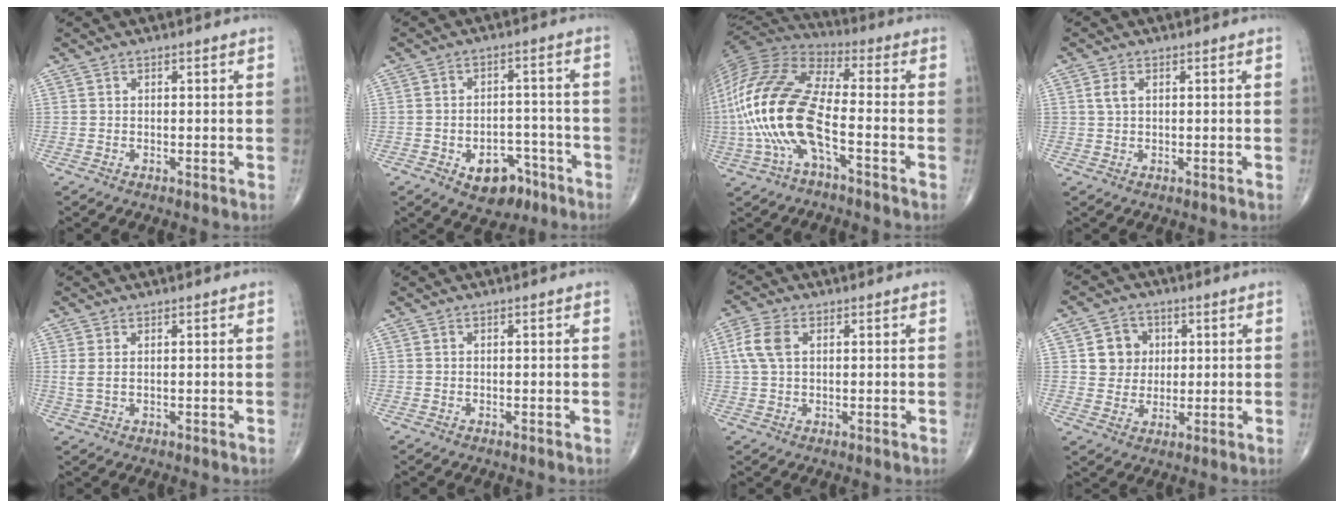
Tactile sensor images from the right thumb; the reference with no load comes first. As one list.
[{"total": 8.7, "force": [-4.6, 5.7, 4.7], "torque": [-0.037, 0.039, -0.058]}, {"total": 20.7, "force": [-4.9, 8.0, 18.5], "torque": [-0.416, 0.030, -0.093]}, {"total": 2.3, "force": [0.7, 1.4, 1.6], "torque": [-0.033, 0.004, 0.015]}, {"total": 2.3, "force": [0.5, 1.0, 1.9], "torque": [-0.052, 0.006, 0.018]}, {"total": 0.0}, {"total": 5.6, "force": [1.4, 3.4, 4.2], "torque": [-0.103, 0.011, 0.027]}, {"total": 7.0, "force": [1.7, 6.4, 2.3], "torque": [-0.004, -0.001, 0.029]}]